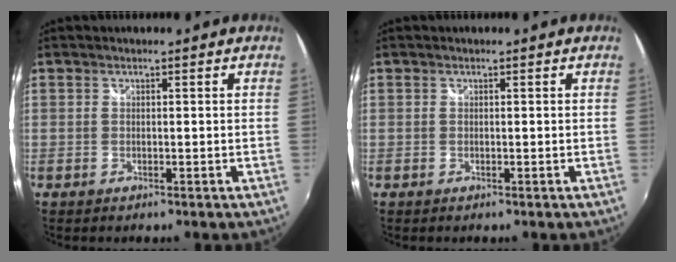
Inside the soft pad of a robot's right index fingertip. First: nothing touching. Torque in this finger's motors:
{"motor_torque": [0.00, 0.00, 0.00, 0.00]}